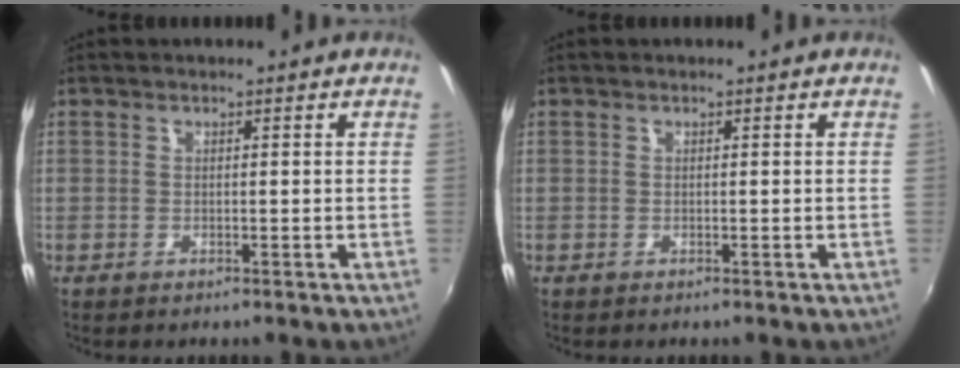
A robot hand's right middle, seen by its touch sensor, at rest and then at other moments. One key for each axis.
{"total": 0.0}